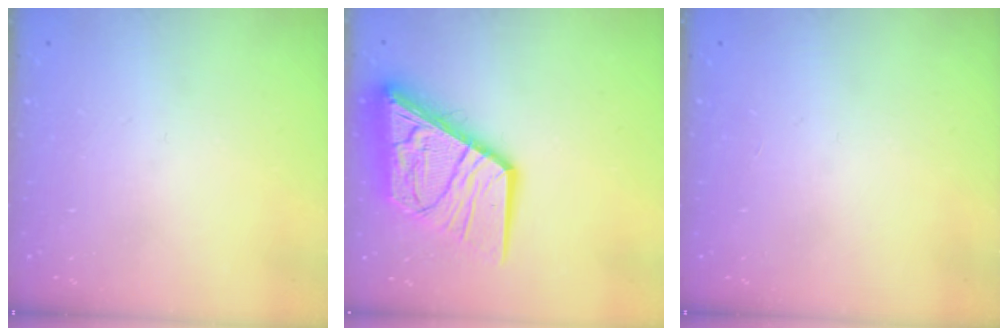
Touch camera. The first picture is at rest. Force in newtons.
{"total": 19.3, "press": 19.1, "slide": 2.1}
{"total": 0.0}